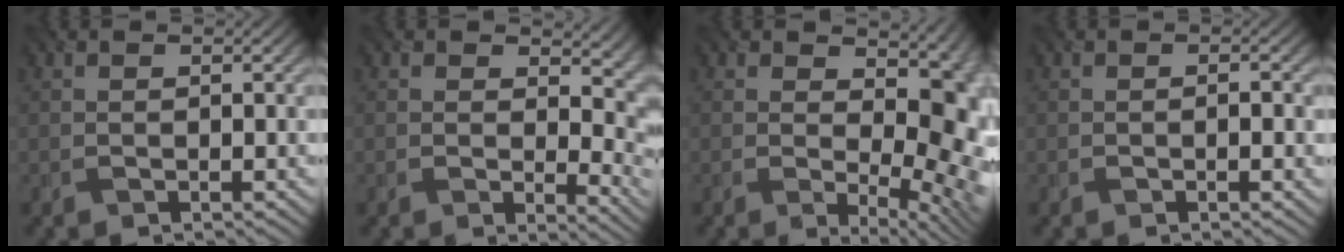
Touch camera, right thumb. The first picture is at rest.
{"total": 9.8, "force": [2.8, 5.3, 7.7], "torque": [-0.090, -0.015, 0.066]}
{"total": 13.9, "force": [3.2, 7.1, 11.5], "torque": [-0.120, -0.005, 0.078]}
{"total": 1.3, "force": [-0.5, 0.2, 1.2], "torque": [-0.017, -0.001, -0.009]}